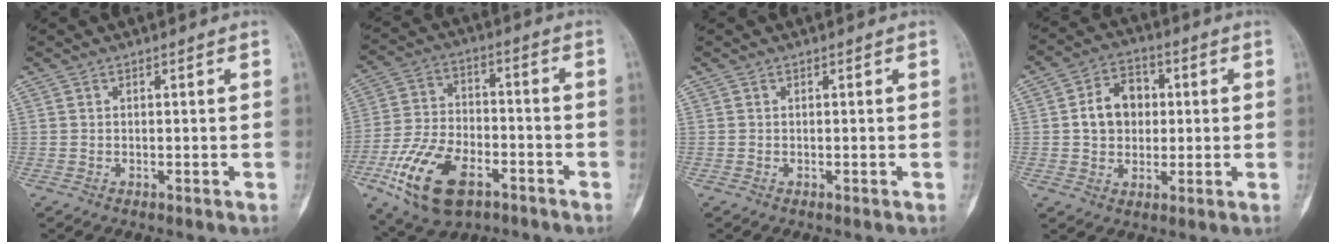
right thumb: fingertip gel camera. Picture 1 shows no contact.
{"total": 16.6, "force": [-7.9, 9.0, 11.4], "torque": [-0.214, 0.026, -0.139]}
{"total": 0.0}
{"total": 9.3, "force": [0.9, 7.3, 5.7], "torque": [-0.064, 0.012, 0.008]}